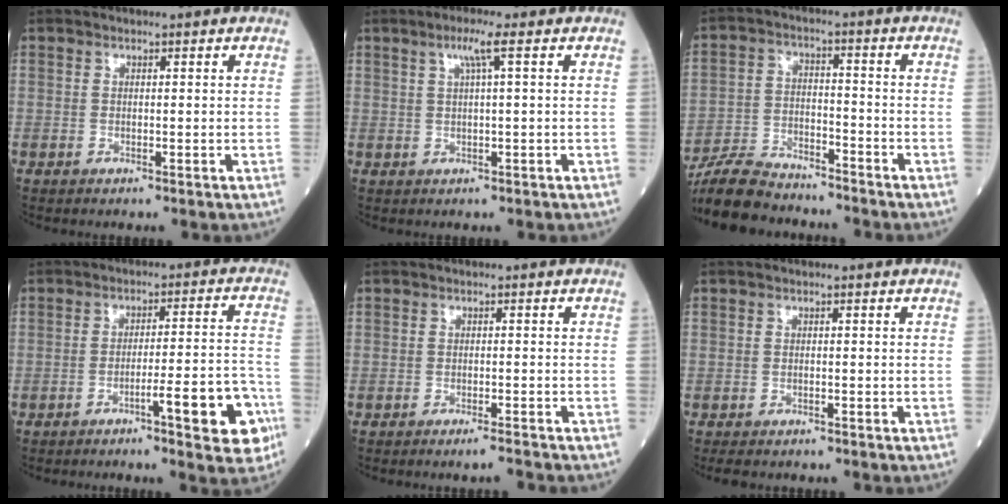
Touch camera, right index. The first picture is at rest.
{"total": 2.9, "force": [1.2, -0.5, 2.6], "torque": [-0.056, 0.006, 0.025]}
{"total": 10.1, "force": [-9.4, 2.6, 2.7], "torque": [-0.059, -0.006, -0.172]}
{"total": 9.6, "force": [-4.7, 1.0, 8.3], "torque": [-0.109, 0.018, -0.059]}
{"total": 2.4, "force": [-2.1, -0.4, 0.9], "torque": [-0.016, -0.004, -0.030]}
{"total": 3.2, "force": [-2.6, 1.4, 1.0], "torque": [-0.018, -0.002, -0.034]}